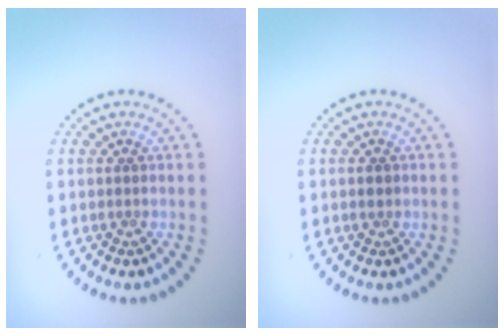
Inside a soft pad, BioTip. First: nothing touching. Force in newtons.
{"total": 0.9, "press": 0.9, "slide": 0.0}